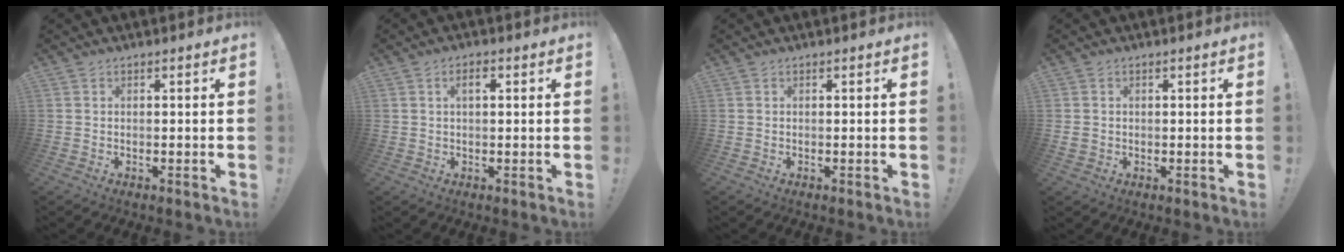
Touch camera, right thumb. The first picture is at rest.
{"total": 2.6, "force": [0.7, 1.3, 2.1], "torque": [-0.028, 0.003, 0.008]}
{"total": 0.0}
{"total": 1.6, "force": [0.2, 1.6, 0.5], "torque": [-0.008, 0.002, 0.004]}